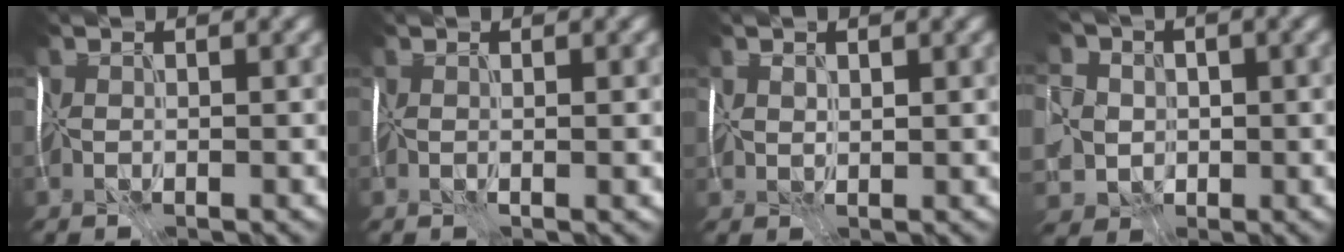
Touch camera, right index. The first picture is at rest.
{"total": 0.8, "force": [0.3, -0.3, 0.7], "torque": [-0.007, -0.003, 0.006]}
{"total": 1.1, "force": [0.9, 0.4, 0.3], "torque": [-0.013, 0.003, 0.019]}
{"total": 5.6, "force": [0.4, 5.1, 2.3], "torque": [-0.057, 0.025, -0.022]}